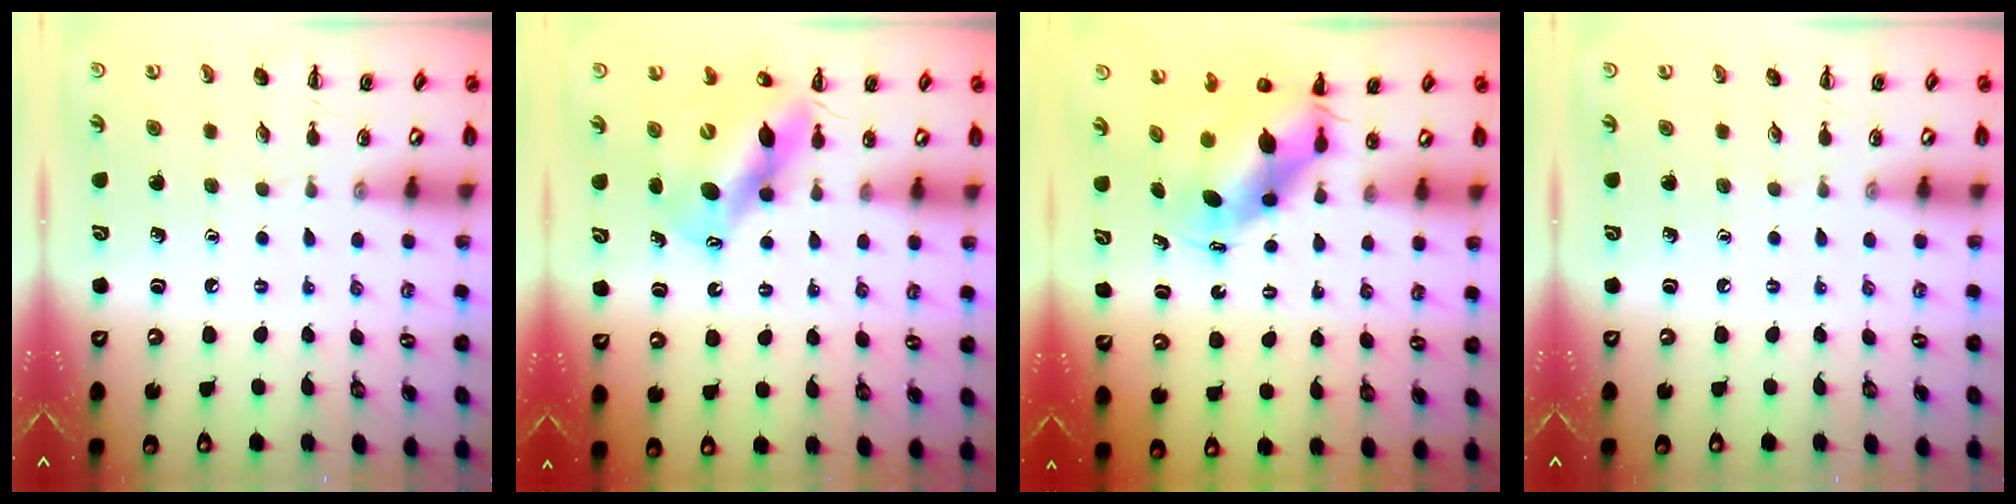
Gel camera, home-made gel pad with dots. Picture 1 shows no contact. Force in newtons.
{"total": 11.8, "press": 11.3, "slide": 3.2}
{"total": 5.8, "press": 5.6, "slide": 1.5}
{"total": 0.0}